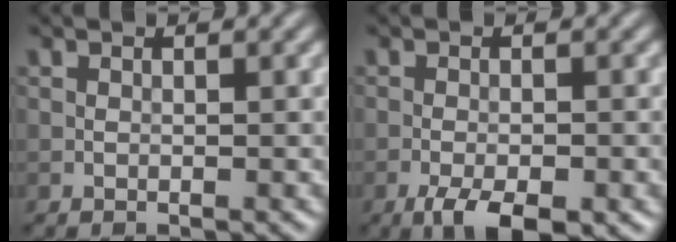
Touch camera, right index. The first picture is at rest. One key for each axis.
{"total": 4.9, "fx": -2.7, "fy": 1.6, "fz": 3.7, "tx": -0.062, "ty": -0.006, "tz": -0.043}